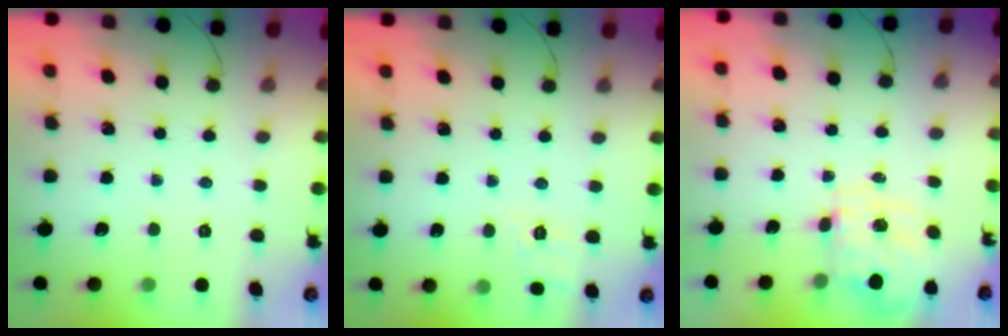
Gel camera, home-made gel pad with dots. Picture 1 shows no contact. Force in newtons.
{"total": 2.8, "press": 2.2, "slide": 1.7}
{"total": 8.3, "press": 8.2, "slide": 0.8}